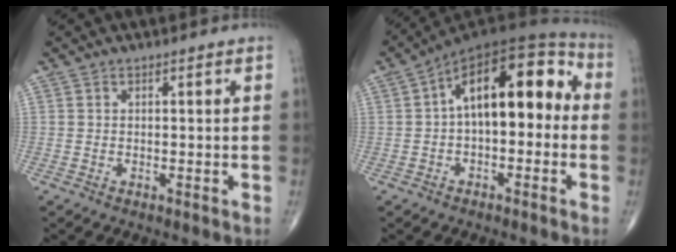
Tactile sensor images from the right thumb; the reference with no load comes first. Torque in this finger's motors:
{"motor_torque": [-0.14, 1.31, 0.97, 0.13, 0.10]}